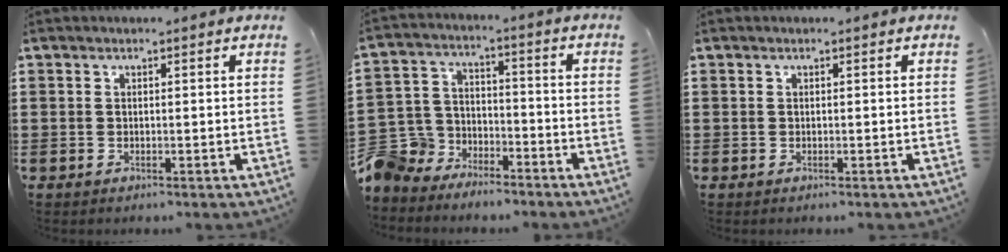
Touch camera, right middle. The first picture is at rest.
{"total": 8.3, "force": [-7.0, 4.5, 0.2], "torque": [-0.050, 0.007, -0.145]}
{"total": 0.0}